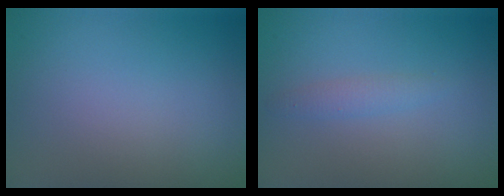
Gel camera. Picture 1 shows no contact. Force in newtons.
{"total": 1.1, "press": 1.1, "slide": 0.1}